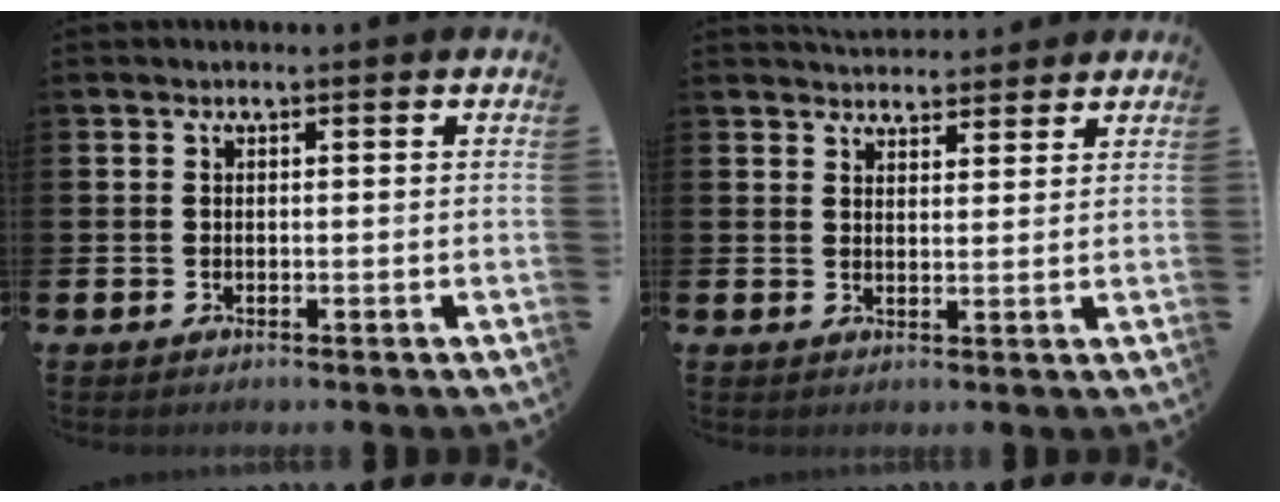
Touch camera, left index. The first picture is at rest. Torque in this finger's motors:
{"motor_torque": [0.04, -0.02, 0.22, 0.05]}